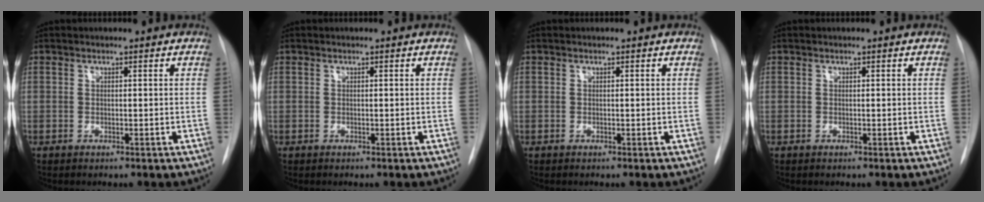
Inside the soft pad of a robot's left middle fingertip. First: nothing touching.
{"total": 0.0}
{"total": 0.0}
{"total": 0.0}